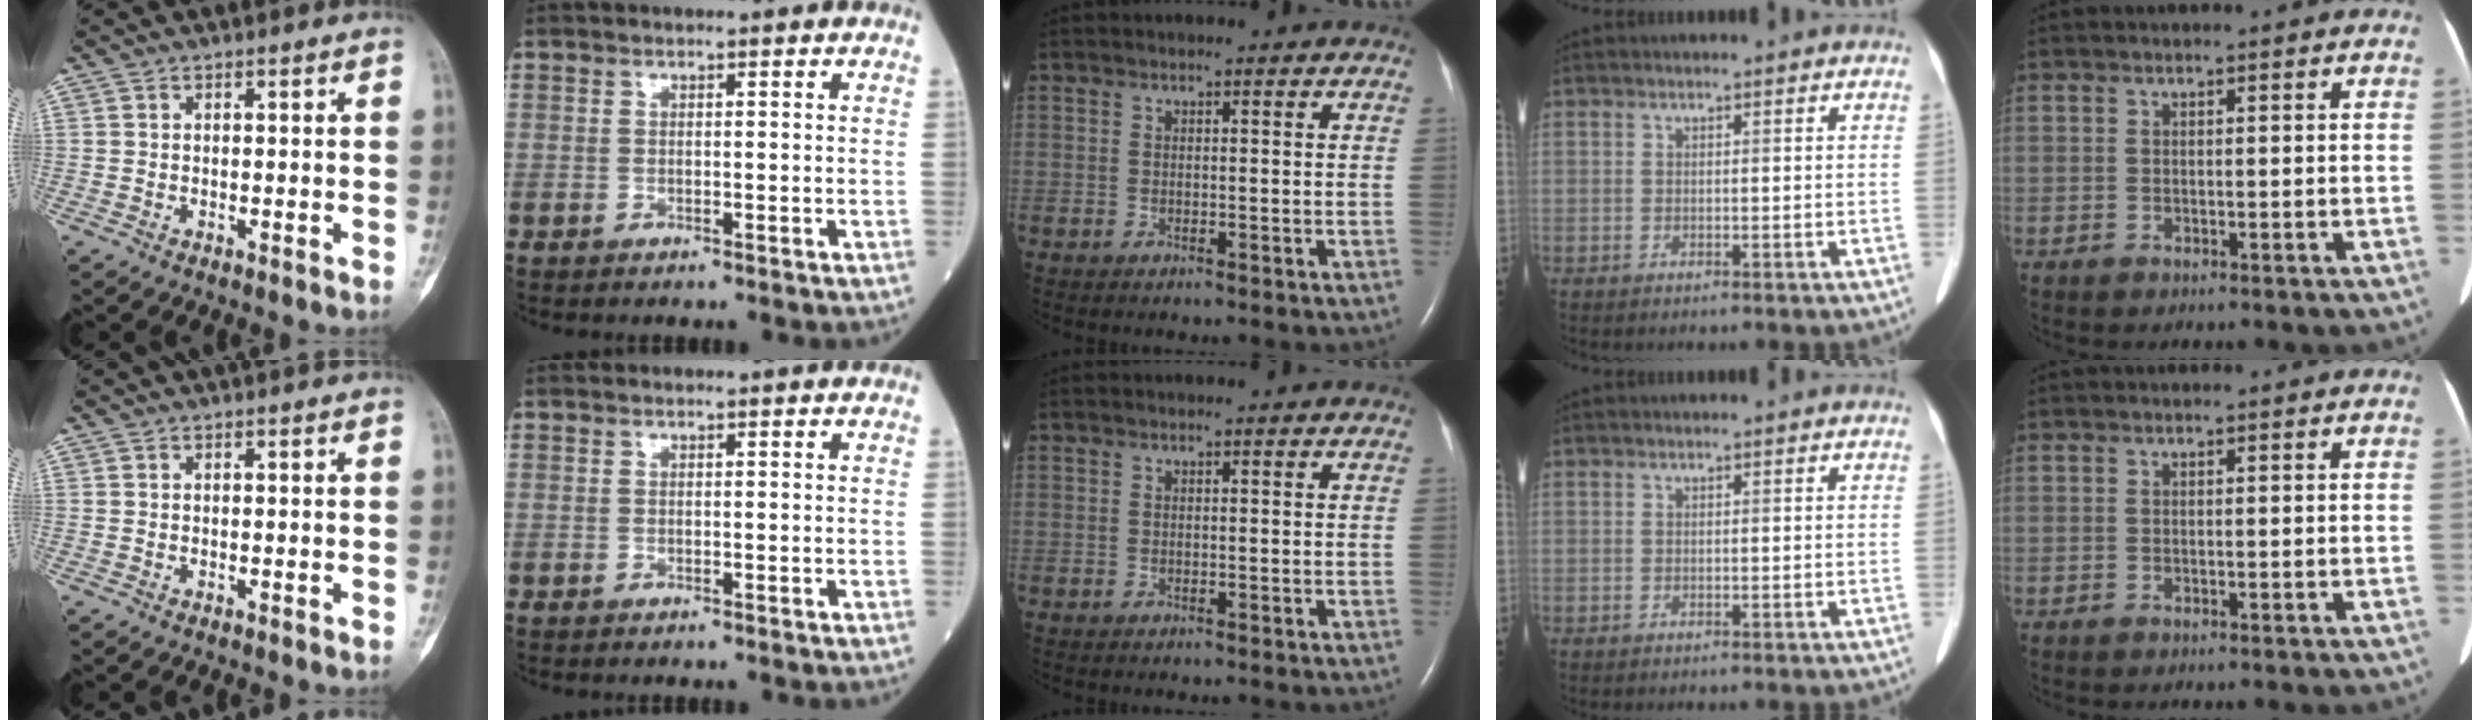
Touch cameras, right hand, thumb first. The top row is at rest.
{}